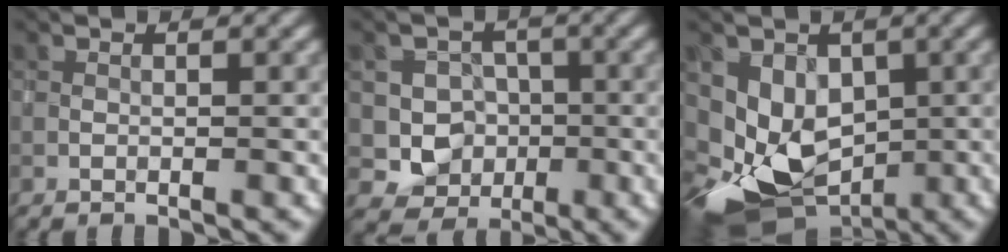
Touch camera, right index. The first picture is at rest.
{"total": 4.5, "force": [-0.5, 4.2, 1.3], "torque": [0.005, 0.000, -0.027]}
{"total": 8.2, "force": [-0.8, 6.3, 5.2], "torque": [-0.103, -0.018, -0.016]}